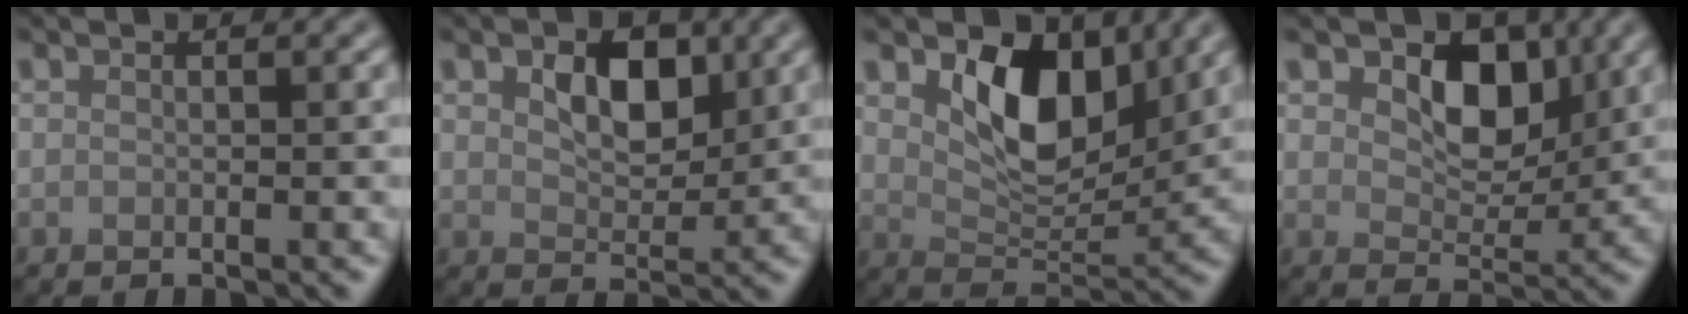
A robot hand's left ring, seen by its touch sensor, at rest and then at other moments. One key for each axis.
{"total": 4.3, "fx": 1.4, "fy": 2.7, "fz": 3.1, "tx": -0.053, "ty": -0.001, "tz": 0.019}
{"total": 7.6, "fx": 2.8, "fy": 4.5, "fz": 5.4, "tx": -0.090, "ty": -0.012, "tz": 0.048}
{"total": 5.3, "fx": 2.0, "fy": 3.4, "fz": 3.5, "tx": -0.055, "ty": -0.008, "tz": 0.023}